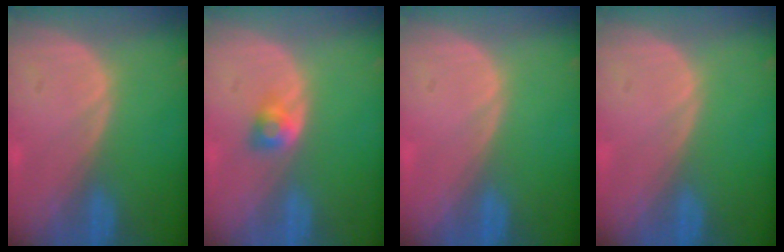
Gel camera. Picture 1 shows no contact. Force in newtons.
{"total": 2.7, "press": 2.4, "slide": 1.1}
{"total": 0.0}
{"total": 0.0}